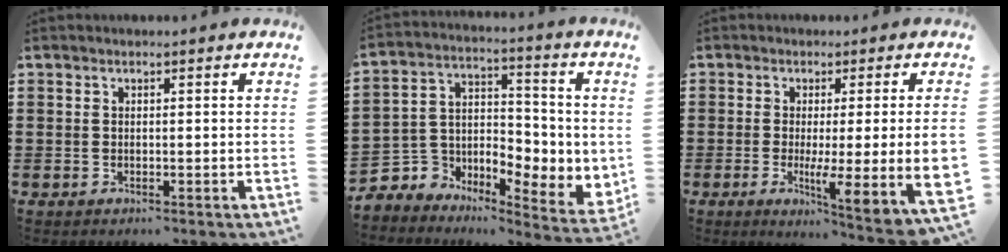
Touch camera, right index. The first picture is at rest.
{"total": 5.0, "force": [-1.7, 4.6, 1.0], "torque": [-0.049, -0.018, -0.031]}
{"total": 8.0, "force": [-0.4, 0.7, 8.0], "torque": [-0.130, -0.027, -0.008]}